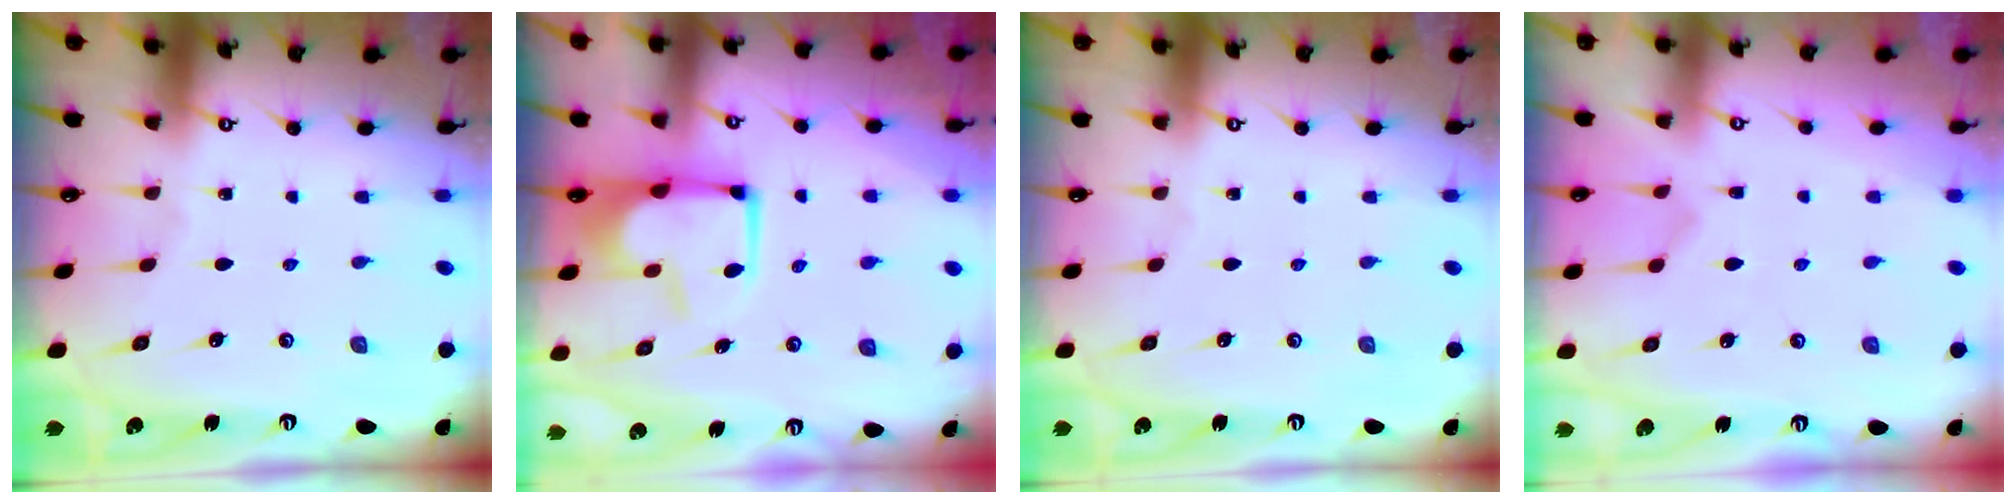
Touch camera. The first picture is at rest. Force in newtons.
{"total": 7.0, "press": 7.0, "slide": 0.7}
{"total": 0.0}
{"total": 3.6, "press": 3.4, "slide": 1.1}